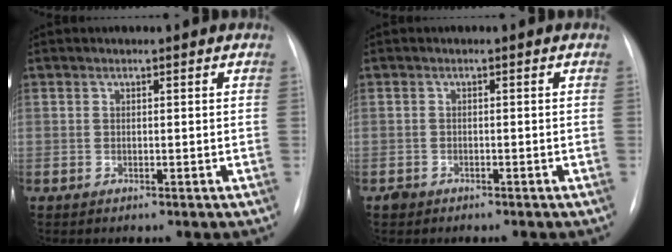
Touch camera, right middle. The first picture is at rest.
{"total": 1.2, "force": [-0.9, 0.7, 0.2], "torque": [-0.007, 0.002, -0.016]}